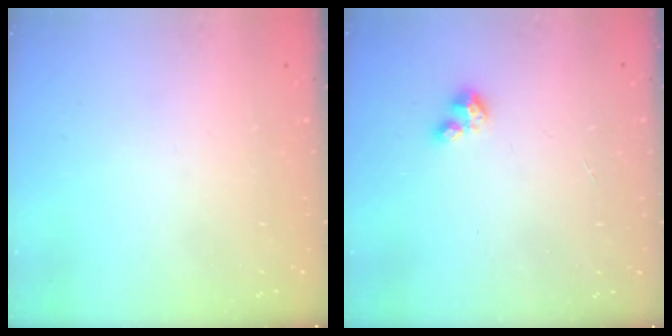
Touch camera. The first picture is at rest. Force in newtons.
{"total": 1.9, "press": 1.9, "slide": 0.3}